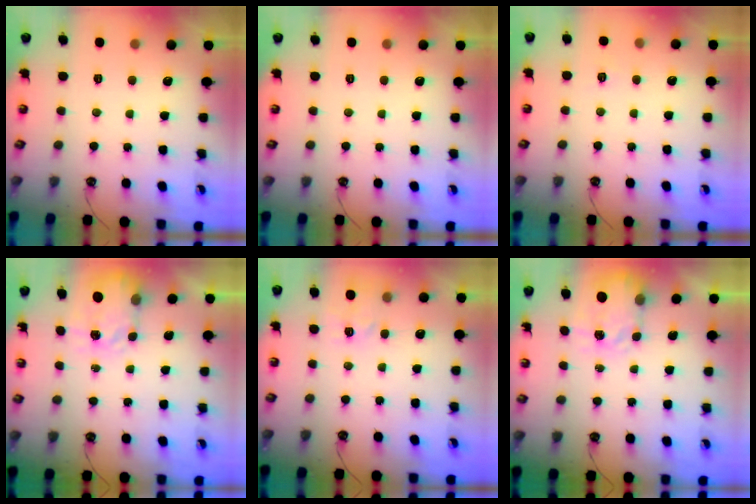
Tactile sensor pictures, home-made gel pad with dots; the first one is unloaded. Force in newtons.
{"total": 0.0}
{"total": 2.7, "press": 2.6, "slide": 0.3}
{"total": 4.1, "press": 4.1, "slide": 0.5}
{"total": 3.4, "press": 3.4, "slide": 0.6}
{"total": 4.1, "press": 4.1, "slide": 0.5}